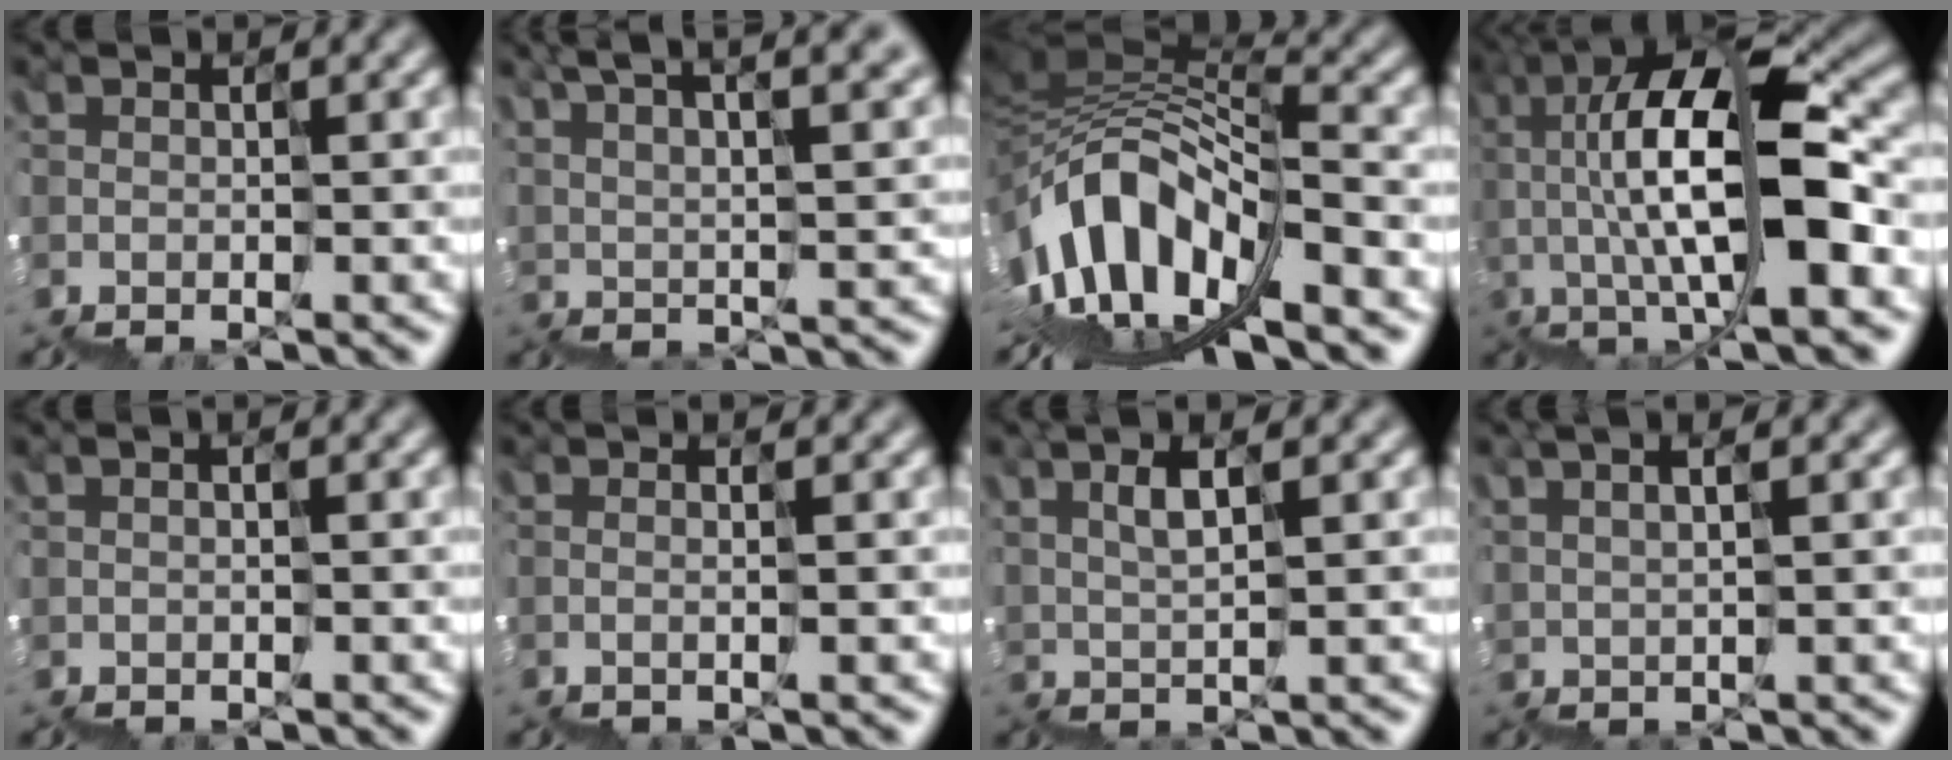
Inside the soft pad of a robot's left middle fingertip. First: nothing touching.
{"total": 10.2, "force": [5.9, 3.2, 7.7], "torque": [-0.074, 0.039, 0.099]}
{"total": 9.6, "force": [-2.6, 5.1, 7.6], "torque": [-0.143, 0.023, -0.038]}
{"total": 11.7, "force": [1.1, 4.5, 10.8], "torque": [-0.181, 0.029, 0.020]}
{"total": 0.6, "force": [0.6, -0.1, 0.1], "torque": [0.000, -0.003, 0.011]}
{"total": 0.7, "force": [0.6, 0.1, 0.4], "torque": [0.004, -0.008, 0.010]}
{"total": 2.4, "force": [2.2, 0.0, 1.0], "torque": [-0.001, 0.012, 0.049]}
{"total": 2.3, "force": [1.8, 0.4, 1.3], "torque": [0.014, 0.010, 0.038]}